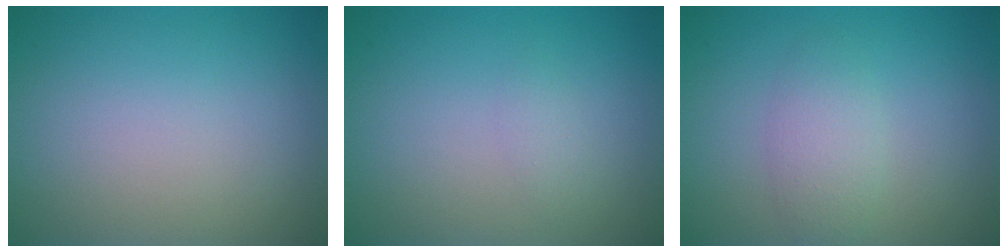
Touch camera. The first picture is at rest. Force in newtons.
{"total": 2.1, "press": 2.1, "slide": 0.2}
{"total": 2.4, "press": 2.4, "slide": 0.0}